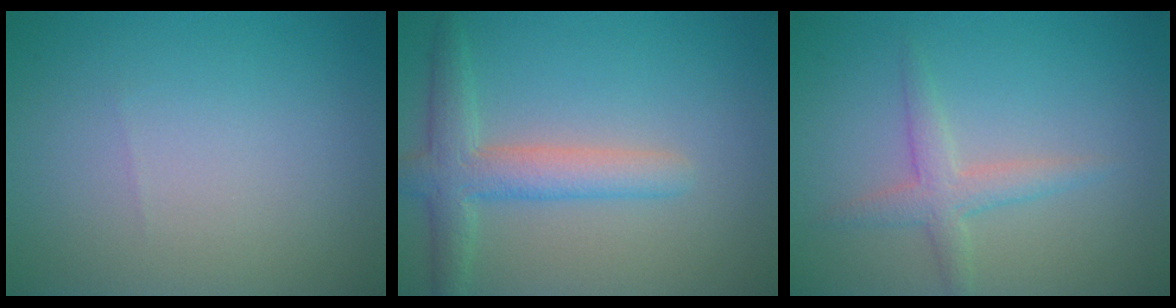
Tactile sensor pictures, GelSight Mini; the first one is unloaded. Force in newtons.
{"total": 4.1, "press": 4.1, "slide": 0.3}
{"total": 2.4, "press": 2.4, "slide": 0.1}